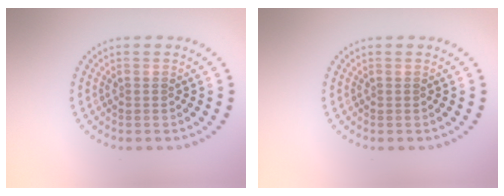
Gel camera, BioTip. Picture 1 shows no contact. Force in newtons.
{"total": 0.0}